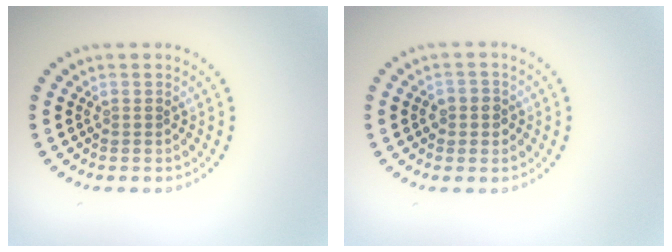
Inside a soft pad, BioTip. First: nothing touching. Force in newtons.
{"total": 1.7, "press": 1.6, "slide": 0.6}